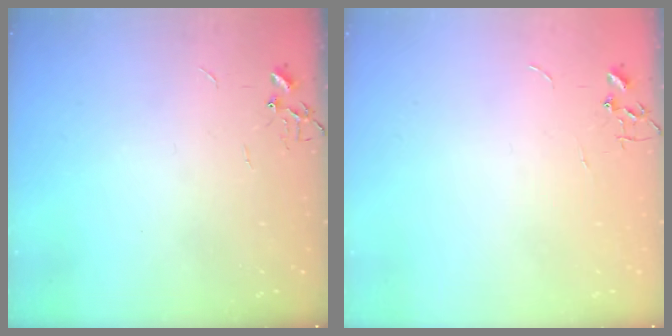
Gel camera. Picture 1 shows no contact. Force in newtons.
{"total": 0.0}